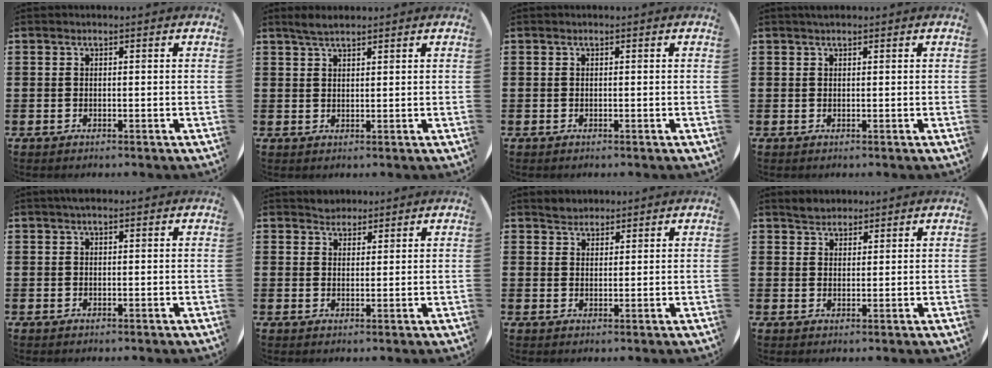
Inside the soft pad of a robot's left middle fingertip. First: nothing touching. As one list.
[{"total": 2.3, "force": [2.0, 0.4, 1.0], "torque": [-0.022, 0.006, 0.037]}, {"total": 0.0}, {"total": 0.6, "force": [0.6, 0.1, 0.1], "torque": [-0.003, 0.001, 0.011]}, {"total": 0.6, "force": [0.5, 0.2, 0.3], "torque": [-0.007, 0.002, 0.008]}, {"total": 2.0, "force": [1.9, 0.7, -0.3], "torque": [0.010, 0.002, 0.035]}, {"total": 2.1, "force": [2.0, 0.7, -0.2], "torque": [0.008, 0.002, 0.037]}, {"total": 2.3, "force": [2.1, 0.8, -0.1], "torque": [0.000, 0.006, 0.042]}]